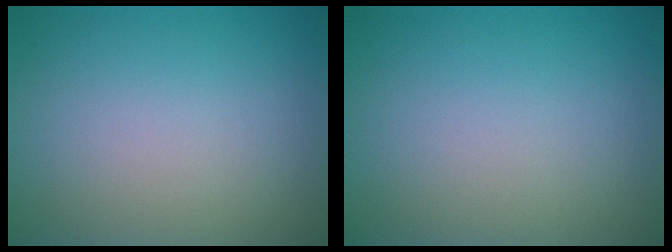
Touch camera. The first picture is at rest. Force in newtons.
{"total": 0.0}